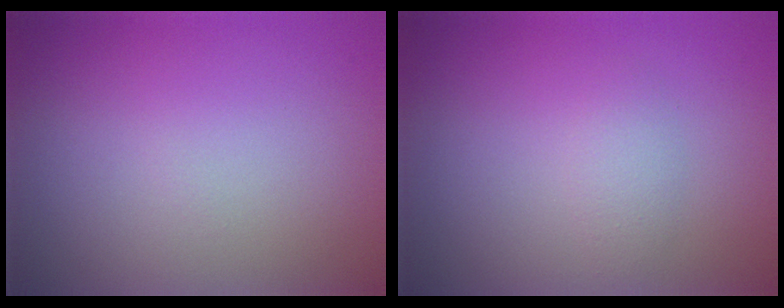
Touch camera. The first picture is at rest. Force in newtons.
{"total": 1.4, "press": 1.4, "slide": 0.1}